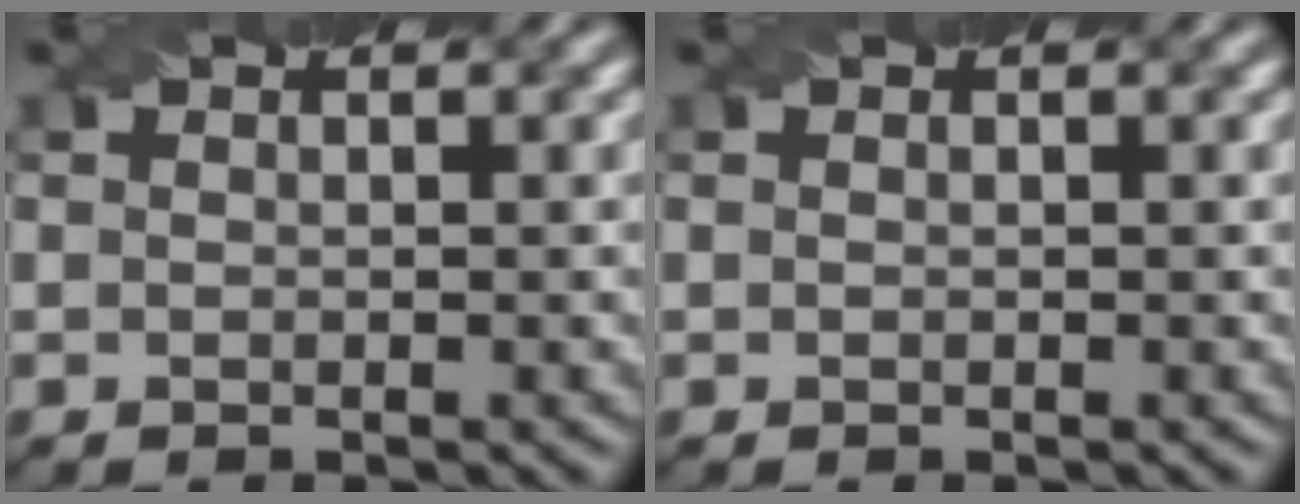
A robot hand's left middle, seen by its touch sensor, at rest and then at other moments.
{"total": 0.0}